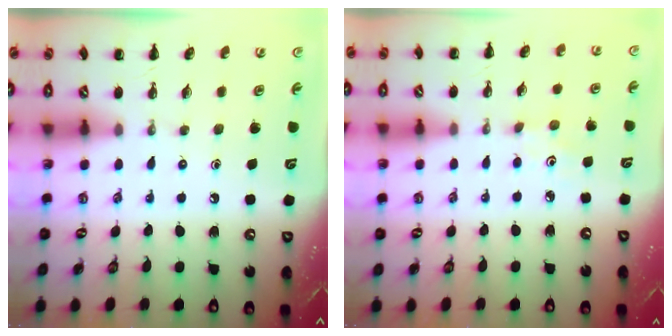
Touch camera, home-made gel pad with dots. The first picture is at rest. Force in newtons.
{"total": 1.8, "press": 1.7, "slide": 0.6}